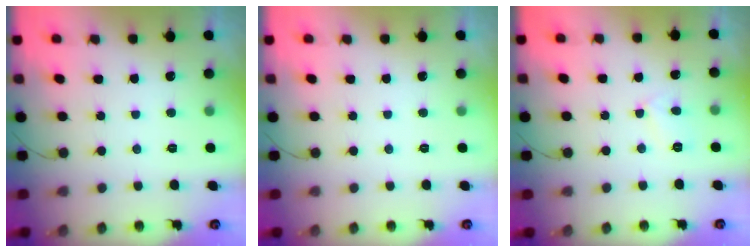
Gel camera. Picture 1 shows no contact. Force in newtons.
{"total": 0.0}
{"total": 4.1, "press": 4.0, "slide": 0.5}